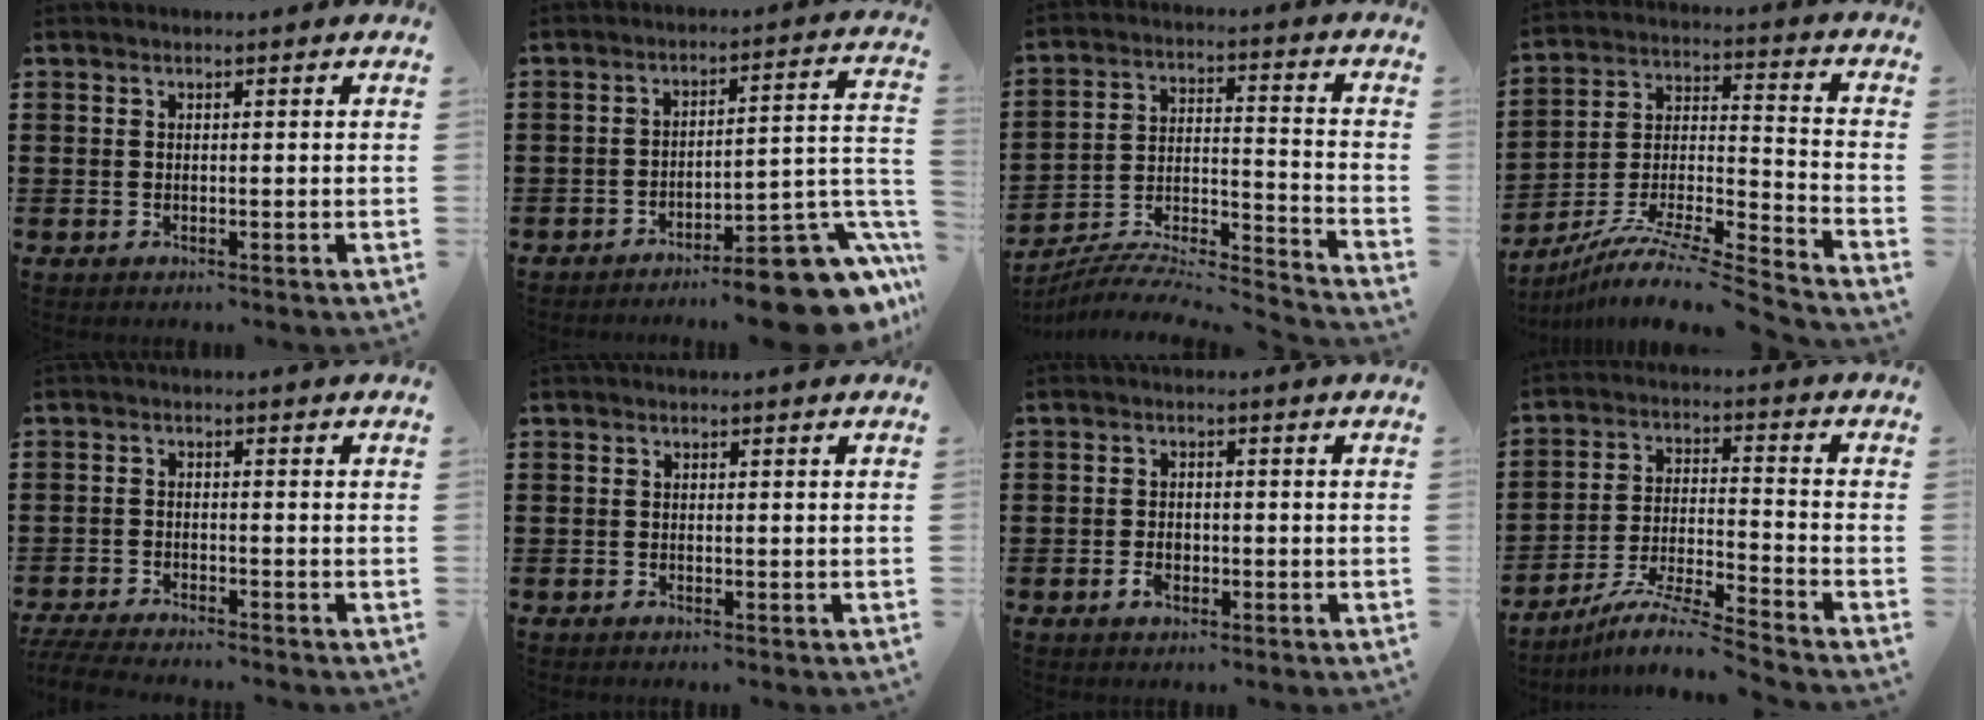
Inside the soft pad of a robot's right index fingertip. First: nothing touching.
{"total": 11.0, "force": [-8.3, 2.0, 6.8], "torque": [-0.076, 0.022, -0.153]}
{"total": 6.2, "force": [-5.8, 0.4, 2.2], "torque": [-0.046, -0.015, -0.118]}
{"total": 9.4, "force": [-8.2, 0.2, 4.5], "torque": [-0.086, -0.002, -0.169]}
{"total": 3.5, "force": [-3.4, 0.0, 0.7], "torque": [-0.026, -0.009, -0.073]}
{"total": 0.0}
{"total": 2.0, "force": [-1.0, 1.2, 1.3], "torque": [-0.027, 0.000, -0.018]}
{"total": 7.7, "force": [-6.9, -0.5, 3.3], "torque": [-0.069, -0.009, -0.138]}